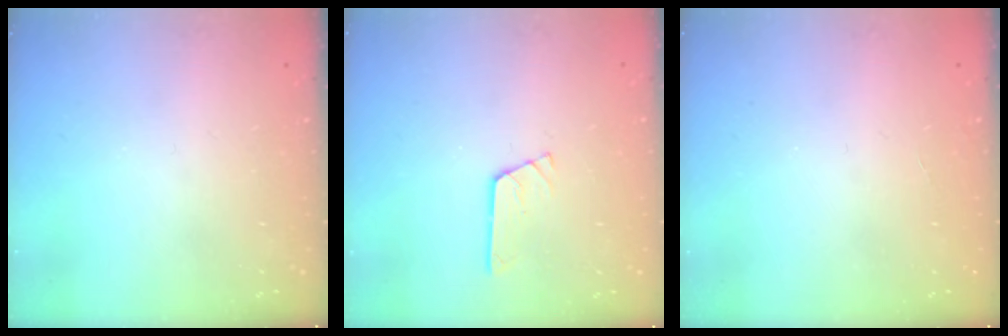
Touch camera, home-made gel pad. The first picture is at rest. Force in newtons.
{"total": 3.4, "press": 3.4, "slide": 0.4}
{"total": 0.0}